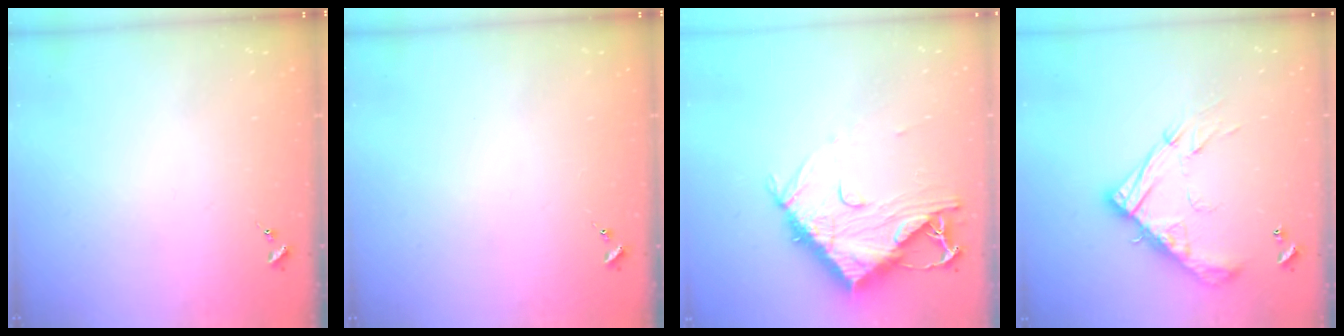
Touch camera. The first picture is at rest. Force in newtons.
{"total": 0.0}
{"total": 13.2, "press": 13.1, "slide": 1.4}
{"total": 17.3, "press": 17.3, "slide": 1.4}